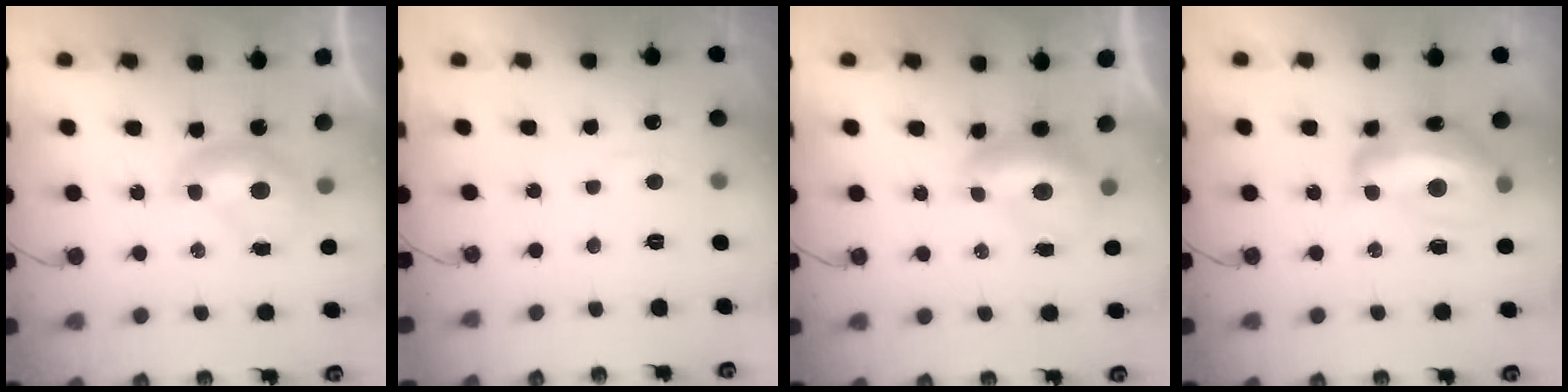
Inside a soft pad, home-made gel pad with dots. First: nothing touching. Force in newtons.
{"total": 1.8, "press": 1.7, "slide": 0.6}
{"total": 1.6, "press": 1.4, "slide": 0.7}
{"total": 8.7, "press": 8.5, "slide": 1.4}